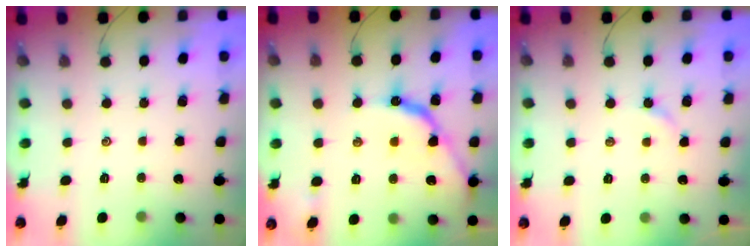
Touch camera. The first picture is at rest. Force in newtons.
{"total": 10.7, "press": 10.7, "slide": 0.9}
{"total": 3.2, "press": 3.1, "slide": 0.4}